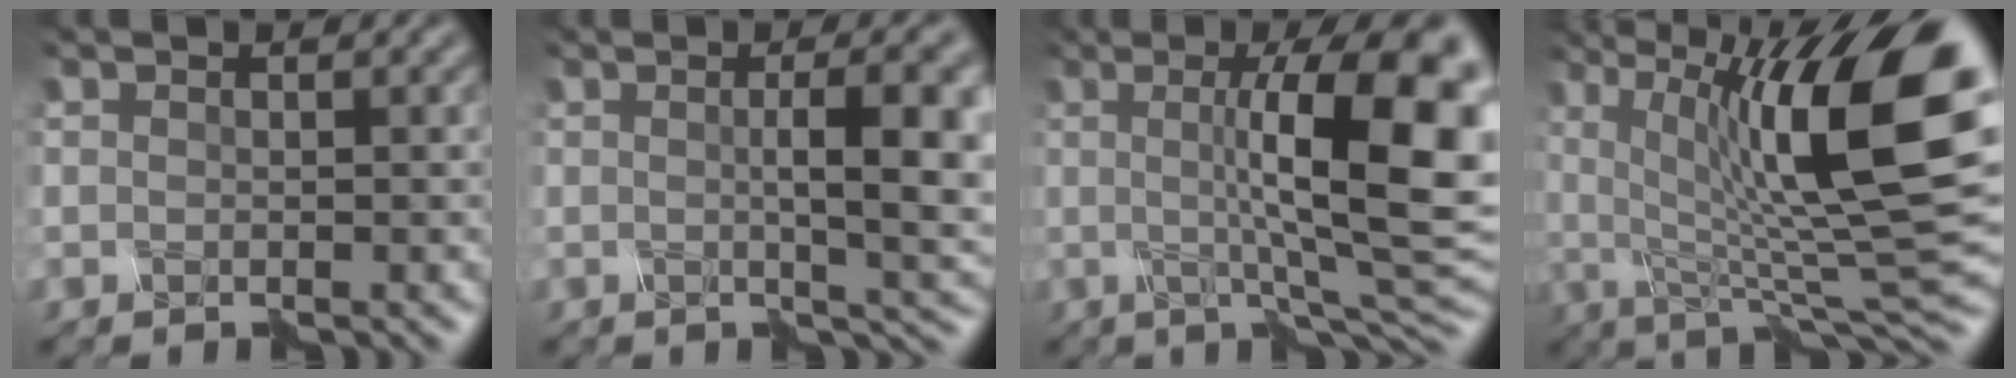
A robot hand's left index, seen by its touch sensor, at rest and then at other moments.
{"total": 7.0, "force": [-0.3, 1.3, 6.9], "torque": [-0.081, 0.004, -0.003]}
{"total": 12.9, "force": [0.5, 2.6, 12.7], "torque": [-0.155, 0.006, 0.004]}
{"total": 14.1, "force": [2.6, 3.3, 13.5], "torque": [-0.210, 0.001, 0.042]}